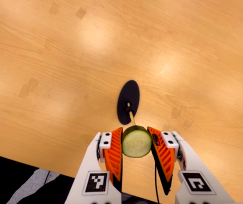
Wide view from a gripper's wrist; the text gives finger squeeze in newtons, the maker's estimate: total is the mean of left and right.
{"total": 11.0, "left": 10.4, "right": 11.7}